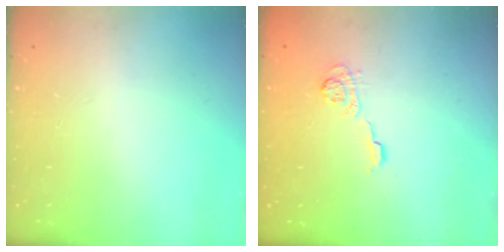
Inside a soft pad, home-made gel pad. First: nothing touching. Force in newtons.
{"total": 4.9, "press": 4.9, "slide": 0.3}